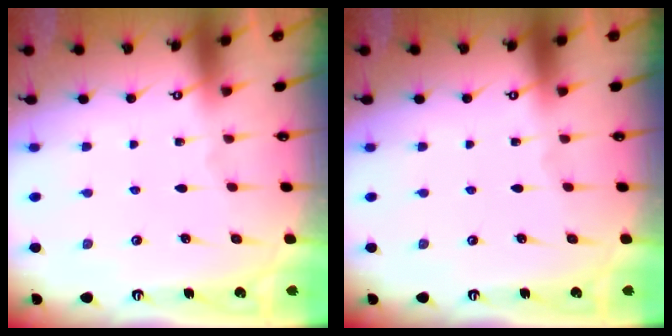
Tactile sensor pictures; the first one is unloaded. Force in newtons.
{"total": 0.0}